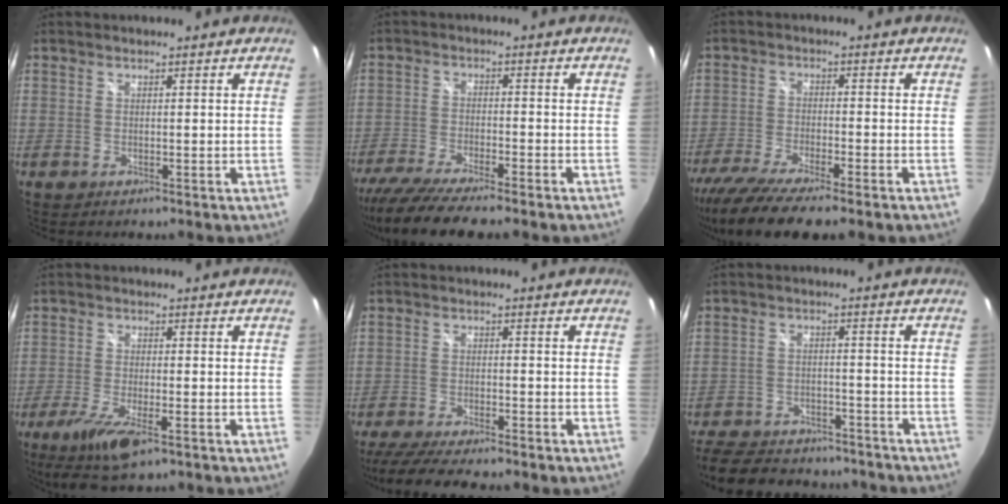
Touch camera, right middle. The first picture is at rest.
{"total": 11.9, "force": [-10.0, 0.9, 6.4], "torque": [-0.138, -0.038, -0.170]}
{"total": 13.2, "force": [-10.4, 1.6, 7.9], "torque": [-0.164, -0.046, -0.176]}
{"total": 9.0, "force": [-5.5, 2.3, 6.7], "torque": [-0.156, -0.032, -0.100]}
{"total": 11.1, "force": [-9.6, 1.1, 5.6], "torque": [-0.126, -0.027, -0.155]}
{"total": 23.0, "force": [-18.7, 9.1, 9.7], "torque": [-0.222, -0.004, -0.259]}